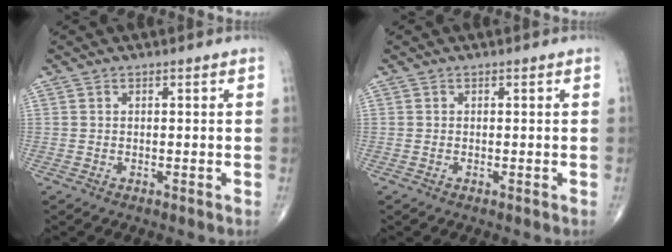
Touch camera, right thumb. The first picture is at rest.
{"total": 0.0}